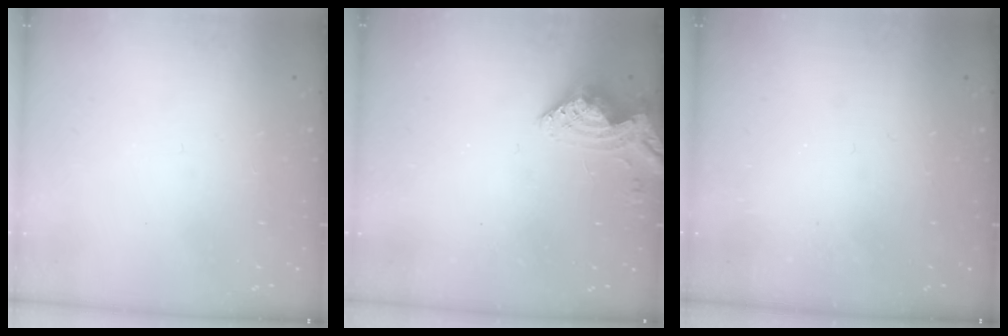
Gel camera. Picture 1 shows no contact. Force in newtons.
{"total": 8.4, "press": 8.4, "slide": 0.4}
{"total": 0.9, "press": 0.9, "slide": 0.3}